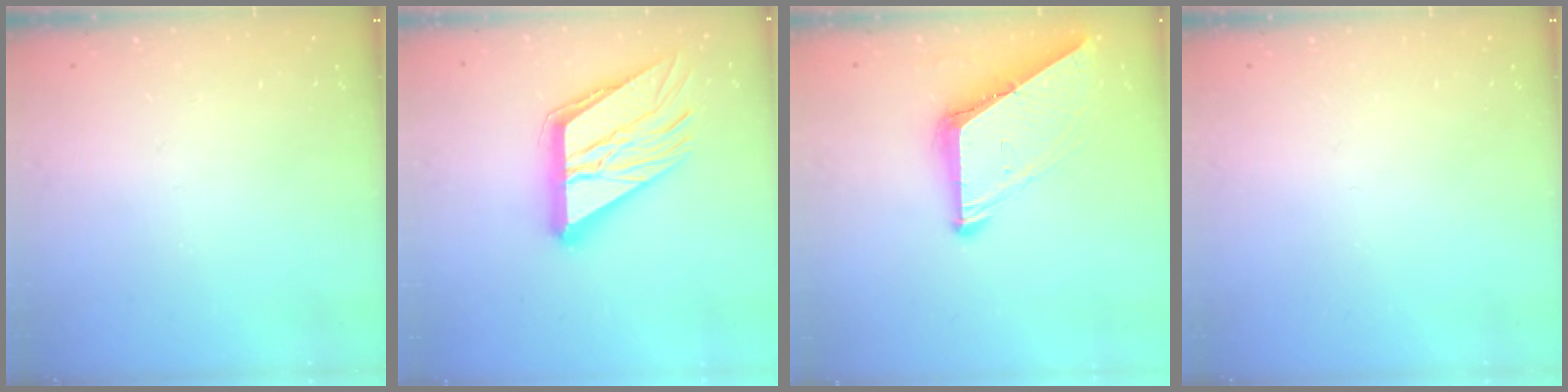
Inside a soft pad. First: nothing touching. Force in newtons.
{"total": 21.5, "press": 21.3, "slide": 2.9}
{"total": 8.6, "press": 8.6, "slide": 0.9}
{"total": 0.0}